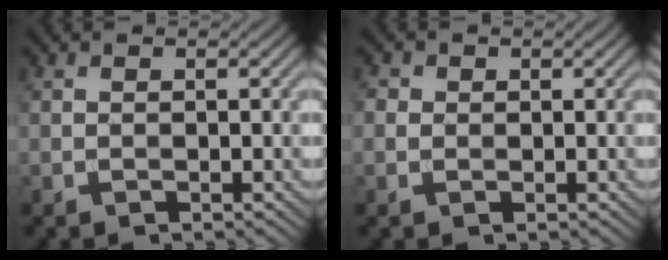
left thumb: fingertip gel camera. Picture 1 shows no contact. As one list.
[{"total": 1.3, "force": [0.2, 1.2, 0.4], "torque": [-0.008, 0.000, -0.003]}]